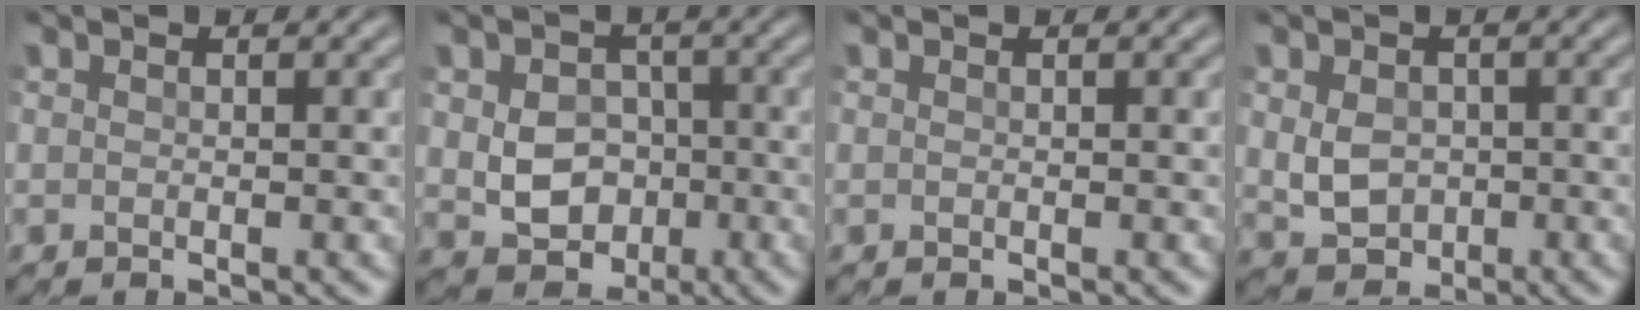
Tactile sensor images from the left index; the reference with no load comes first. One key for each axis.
{"total": 6.3, "fx": -0.7, "fy": 5.1, "fz": 3.8, "tx": -0.066, "ty": -0.009, "tz": -0.019}
{"total": 0.0}
{"total": 4.0, "fx": -0.3, "fy": 3.1, "fz": 2.5, "tx": -0.054, "ty": -0.010, "tz": -0.001}